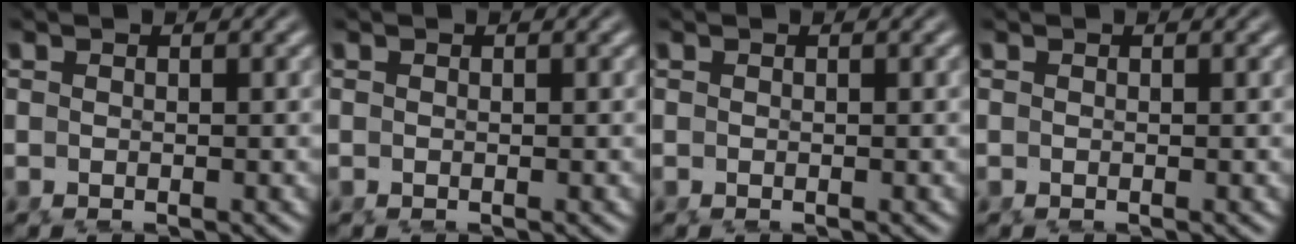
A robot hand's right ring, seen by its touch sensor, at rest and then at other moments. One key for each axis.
{"total": 0.0}
{"total": 0.0}
{"total": 0.0}